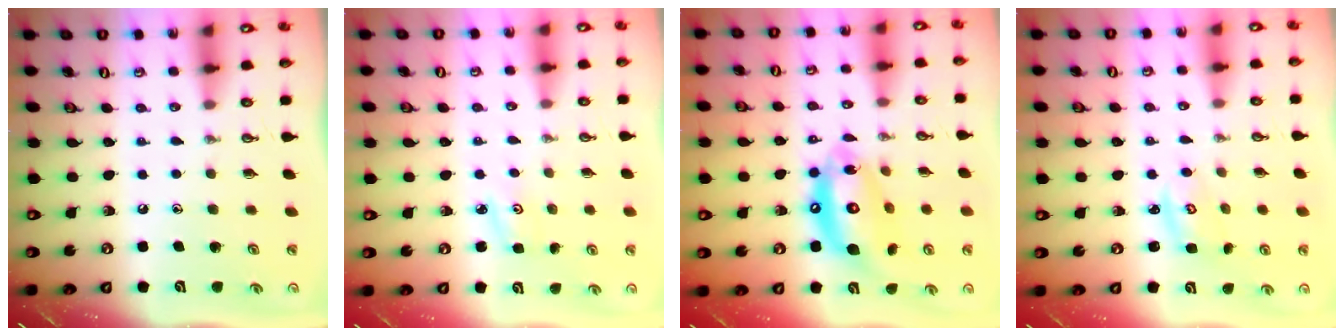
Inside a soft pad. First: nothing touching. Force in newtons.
{"total": 3.0, "press": 3.0, "slide": 0.4}
{"total": 16.0, "press": 15.9, "slide": 1.9}
{"total": 2.9, "press": 2.9, "slide": 0.4}